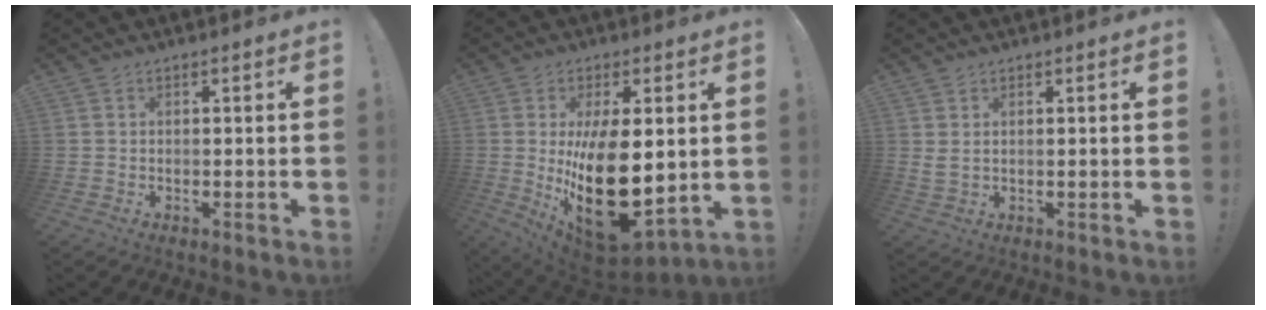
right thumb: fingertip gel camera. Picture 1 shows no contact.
{"total": 23.4, "force": [0.2, 12.3, 19.9], "torque": [-0.319, -0.038, 0.025]}
{"total": 2.1, "force": [1.2, 0.5, 1.7], "torque": [-0.019, -0.008, 0.018]}